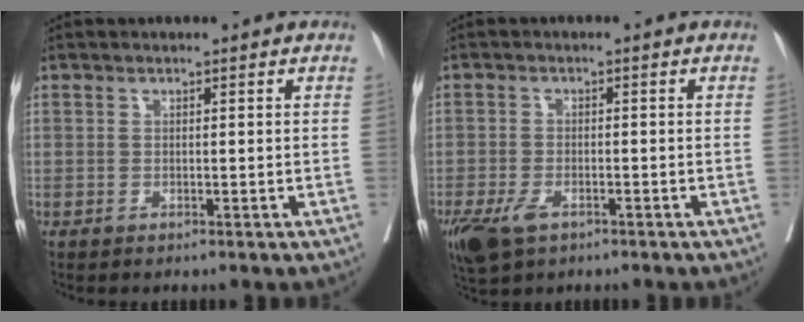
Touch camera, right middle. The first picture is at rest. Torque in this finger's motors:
{"motor_torque": [0.77, -0.71, 0.18, 0.03]}